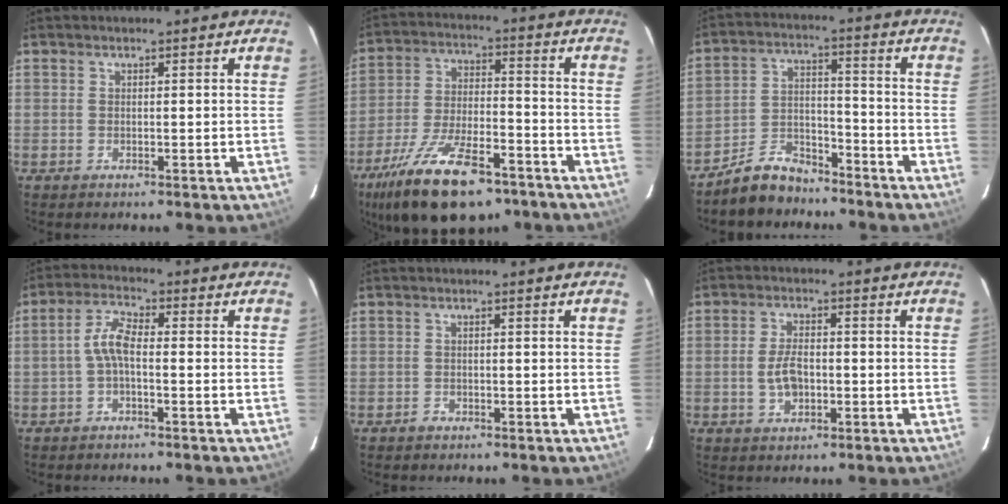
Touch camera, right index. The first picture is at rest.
{"total": 20.6, "force": [-13.9, 8.2, 12.8], "torque": [-0.254, -0.028, -0.228]}
{"total": 8.7, "force": [-7.3, 4.0, 2.6], "torque": [-0.070, 0.029, -0.123]}
{"total": 4.3, "force": [-1.1, 1.4, 3.9], "torque": [-0.089, 0.017, -0.026]}
{"total": 1.1, "force": [-0.7, 0.8, 0.1], "torque": [-0.001, 0.004, -0.012]}
{"total": 5.3, "force": [-1.0, 3.0, 4.2], "torque": [-0.085, 0.002, -0.013]}